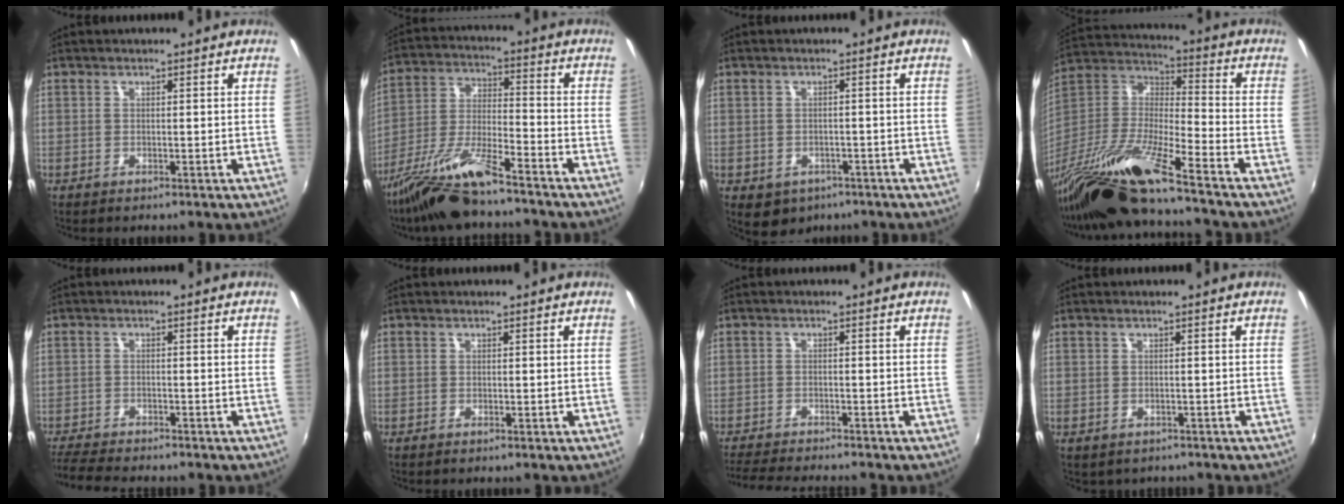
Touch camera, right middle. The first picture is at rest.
{"total": 12.9, "force": [-10.2, 1.9, 7.7], "torque": [-0.163, -0.009, -0.195]}
{"total": 5.7, "force": [-3.0, 4.2, 2.3], "torque": [-0.053, -0.016, -0.035]}
{"total": 18.8, "force": [-13.9, 1.3, 12.6], "torque": [-0.242, -0.024, -0.272]}
{"total": 7.7, "force": [-7.1, 1.1, 2.7], "torque": [-0.079, -0.021, -0.123]}
{"total": 0.5, "force": [-0.5, 0.0, 0.3], "torque": [-0.003, -0.002, -0.010]}
{"total": 8.2, "force": [-7.7, 0.4, 3.0], "torque": [-0.080, -0.020, -0.129]}
{"total": 1.8, "force": [-1.1, 1.3, 0.5], "torque": [-0.013, -0.006, -0.011]}